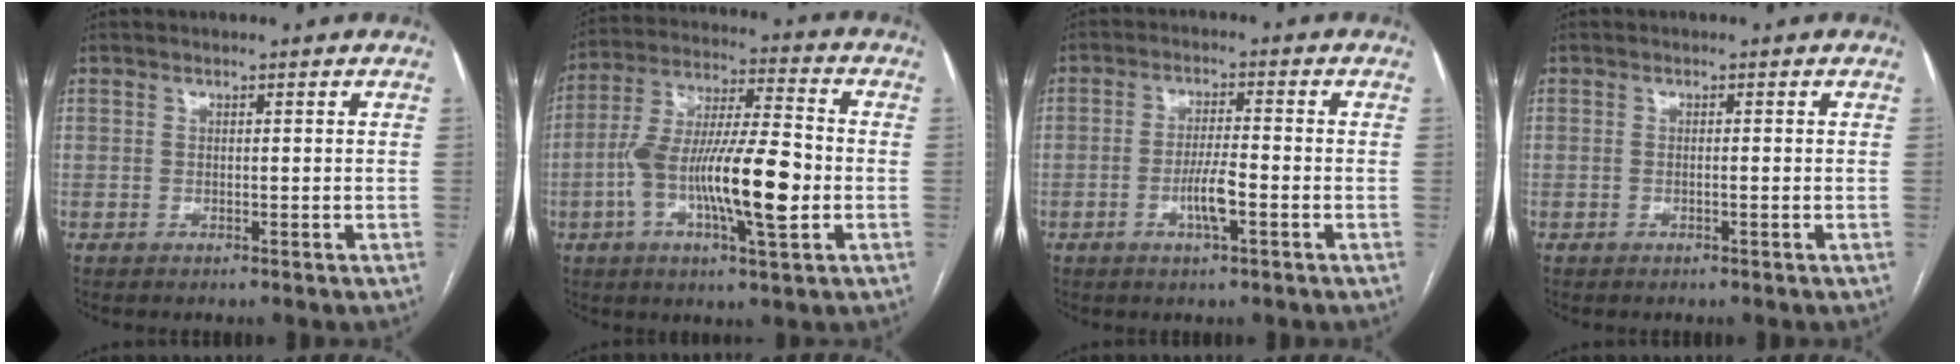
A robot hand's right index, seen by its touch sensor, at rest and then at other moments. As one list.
[{"total": 16.2, "force": [-3.5, 3.0, 15.6], "torque": [-0.292, 0.007, -0.060]}, {"total": 4.8, "force": [-1.8, 0.5, 4.4], "torque": [-0.085, -0.003, -0.033]}, {"total": 0.5, "force": [-0.2, 0.0, 0.5], "torque": [-0.012, 0.000, -0.002]}]